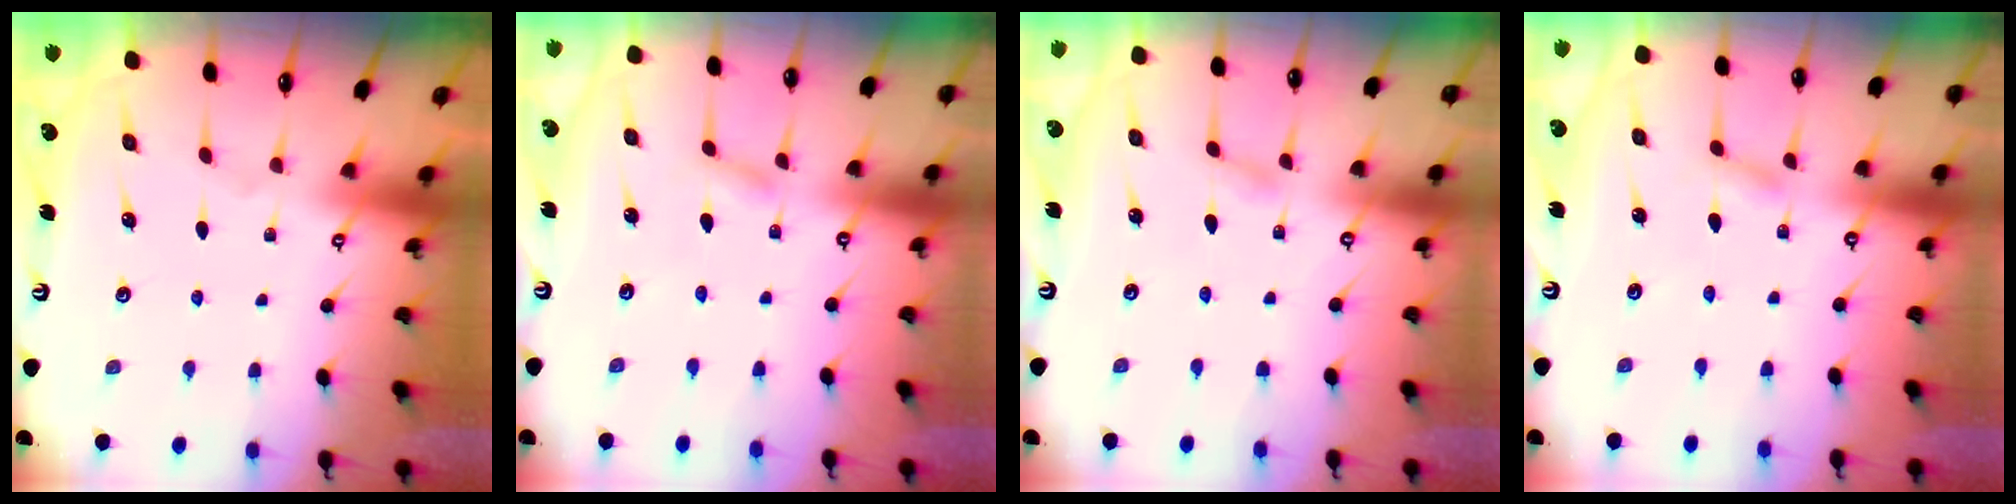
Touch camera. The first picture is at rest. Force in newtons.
{"total": 1.7, "press": 1.7, "slide": 0.2}
{"total": 1.1, "press": 1.1, "slide": 0.1}
{"total": 1.5, "press": 1.5, "slide": 0.1}